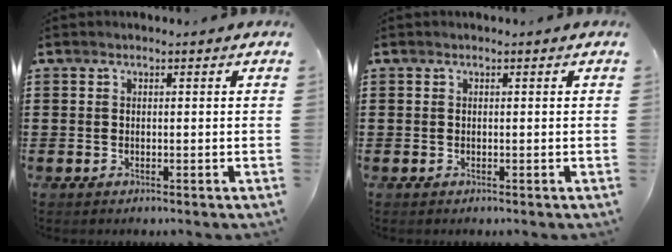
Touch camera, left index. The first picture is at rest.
{"total": 0.0}